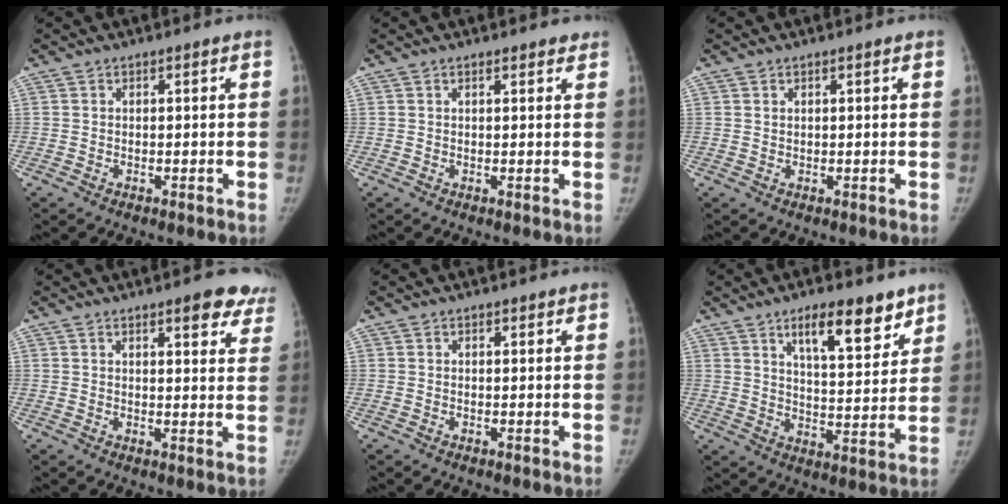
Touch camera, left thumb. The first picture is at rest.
{"total": 1.6, "force": [1.3, 0.6, 0.8], "torque": [-0.005, -0.003, 0.016]}
{"total": 0.6, "force": [0.4, 0.2, 0.3], "torque": [-0.006, -0.003, 0.008]}
{"total": 8.5, "force": [6.1, 2.7, 5.4], "torque": [-0.031, -0.026, 0.063]}
{"total": 0.5, "force": [0.4, 0.2, 0.2], "torque": [-0.006, -0.004, 0.006]}
{"total": 12.7, "force": [8.2, 4.3, 8.7], "torque": [-0.099, -0.051, 0.129]}